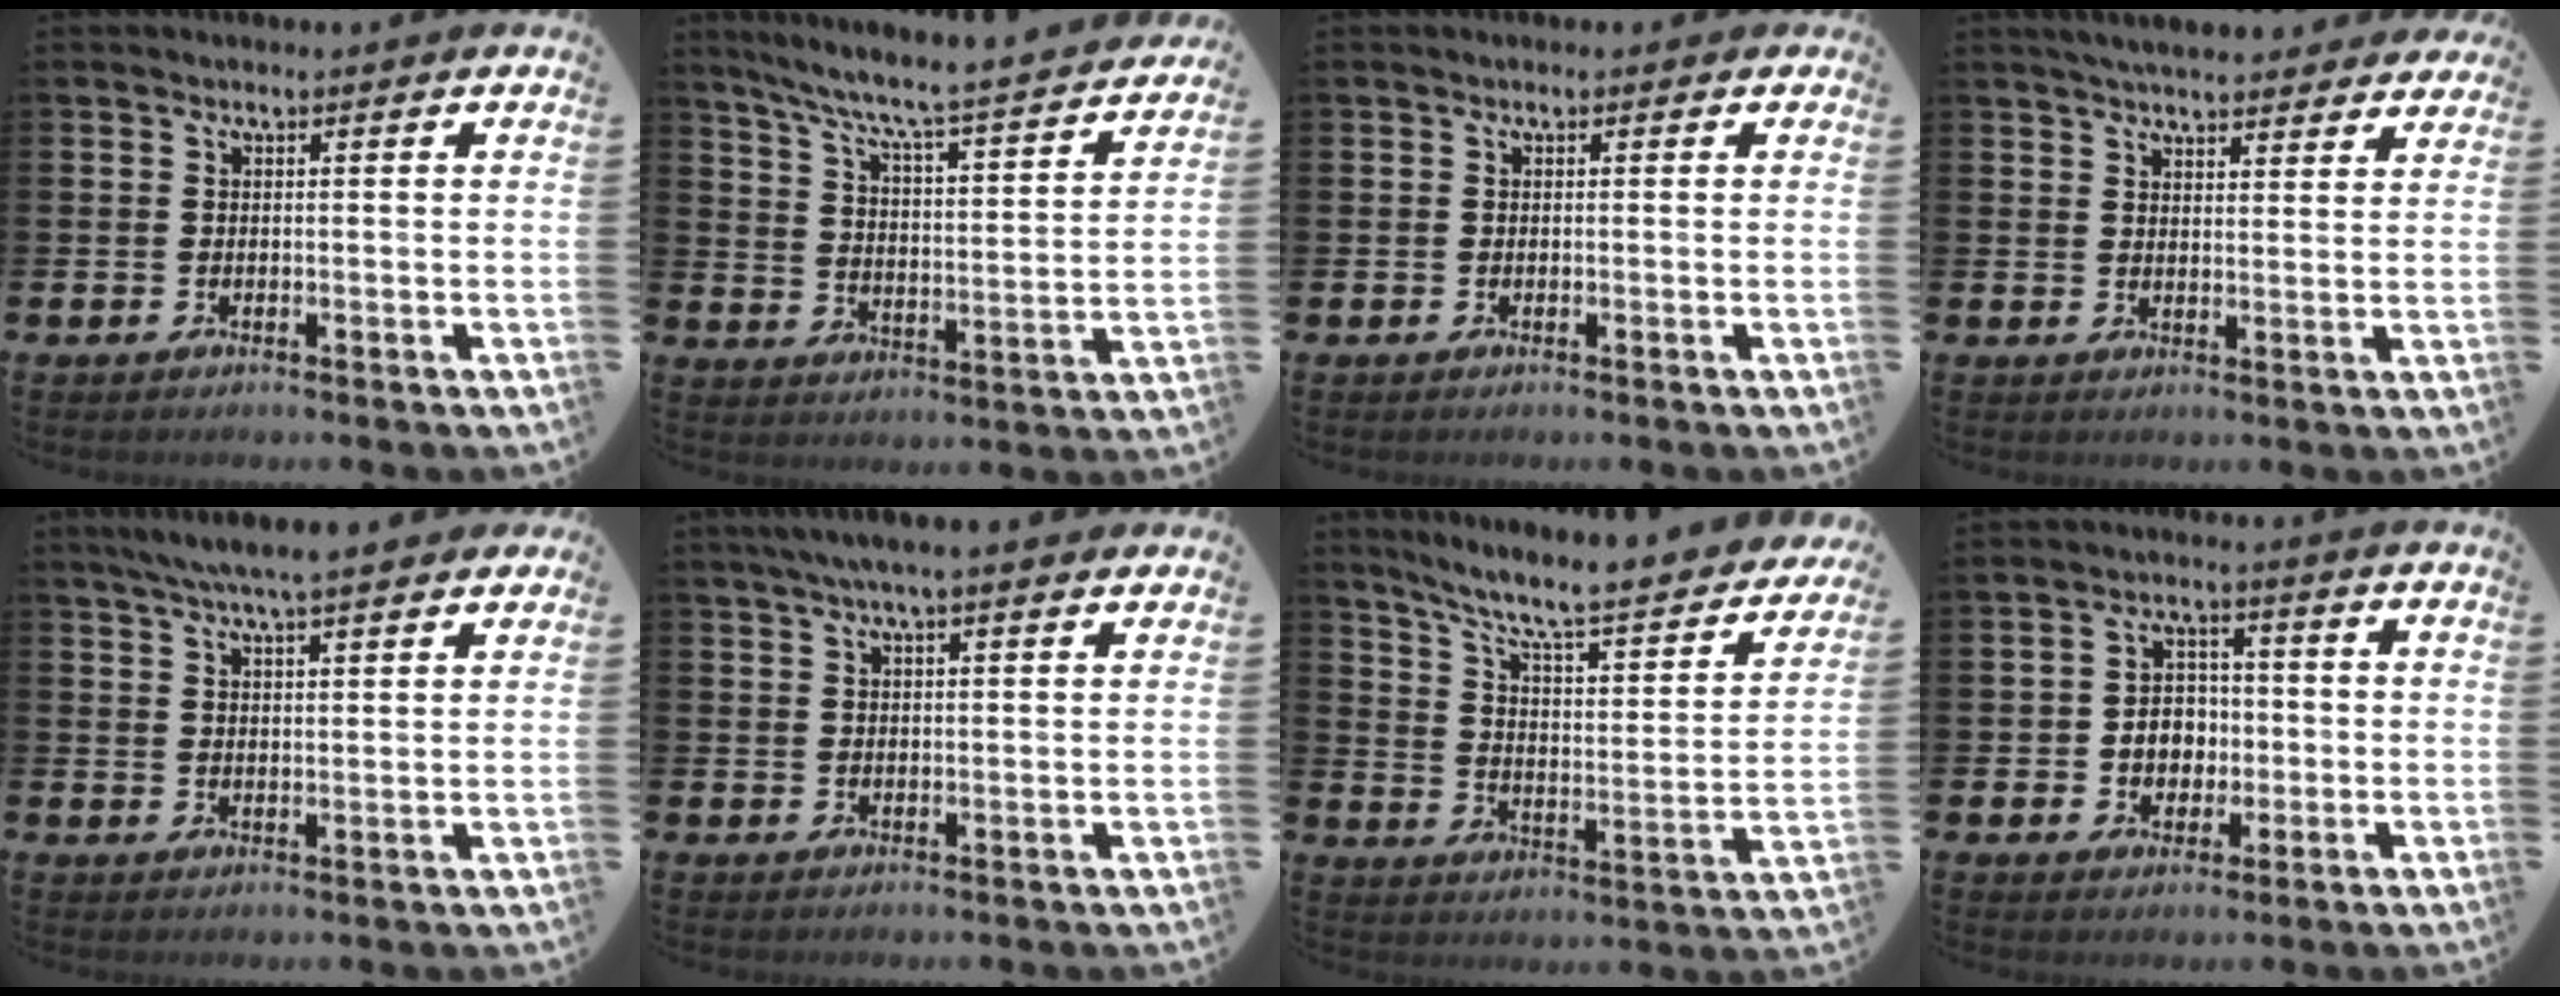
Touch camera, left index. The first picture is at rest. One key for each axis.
{"total": 6.5, "fx": 6.0, "fy": 0.2, "fz": 2.5, "tx": -0.077, "ty": -0.053, "tz": 0.094}
{"total": 0.6, "fx": 0.0, "fy": 0.6, "fz": 0.2, "tx": 0.001, "ty": 0.006, "tz": -0.004}
{"total": 5.0, "fx": 4.8, "fy": 0.9, "fz": 1.1, "tx": -0.028, "ty": -0.022, "tz": 0.087}
{"total": 6.3, "fx": 5.7, "fy": 0.6, "fz": 2.5, "tx": -0.051, "ty": -0.019, "tz": 0.101}
{"total": 4.6, "fx": 3.9, "fy": 0.4, "fz": 2.4, "tx": -0.045, "ty": -0.006, "tz": 0.068}
{"total": 8.0, "fx": 6.5, "fy": 1.6, "fz": 4.3, "tx": -0.096, "ty": -0.056, "tz": 0.099}
{"total": 4.3, "fx": -0.5, "fy": 3.9, "fz": 1.9, "tx": -0.025, "ty": 0.004, "tz": -0.019}